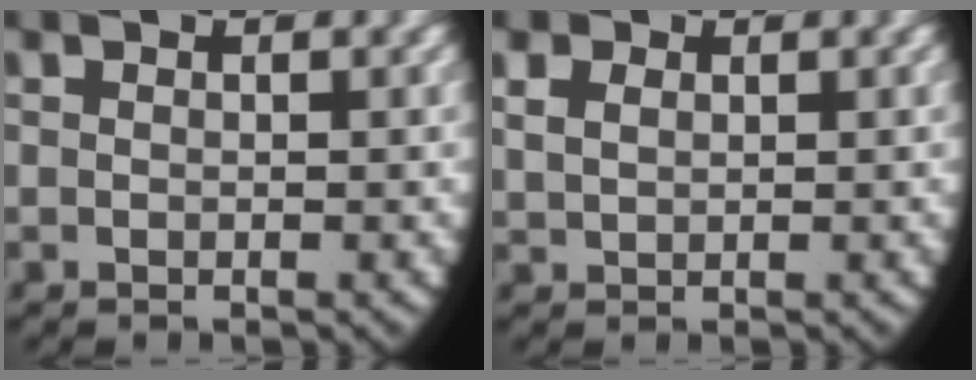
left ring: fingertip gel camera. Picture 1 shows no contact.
{"total": 2.0, "force": [1.0, 1.3, 1.0], "torque": [-0.027, -0.005, 0.030]}